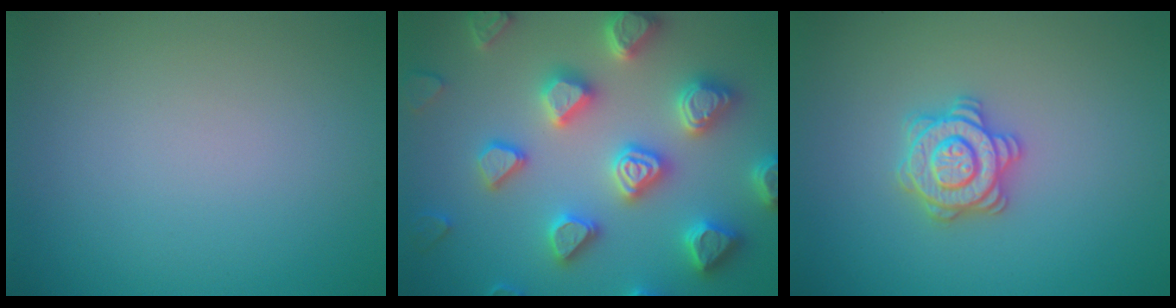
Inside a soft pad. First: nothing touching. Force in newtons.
{"total": 7.4, "press": 7.2, "slide": 1.6}
{"total": 3.3, "press": 3.3, "slide": 0.6}